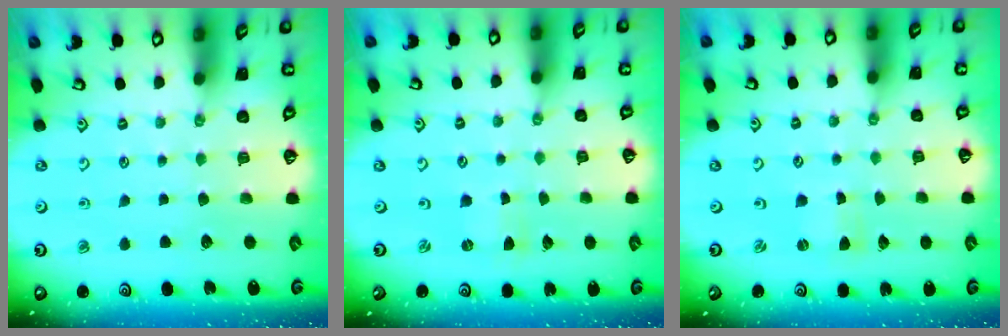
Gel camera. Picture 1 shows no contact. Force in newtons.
{"total": 0.0}
{"total": 0.0}